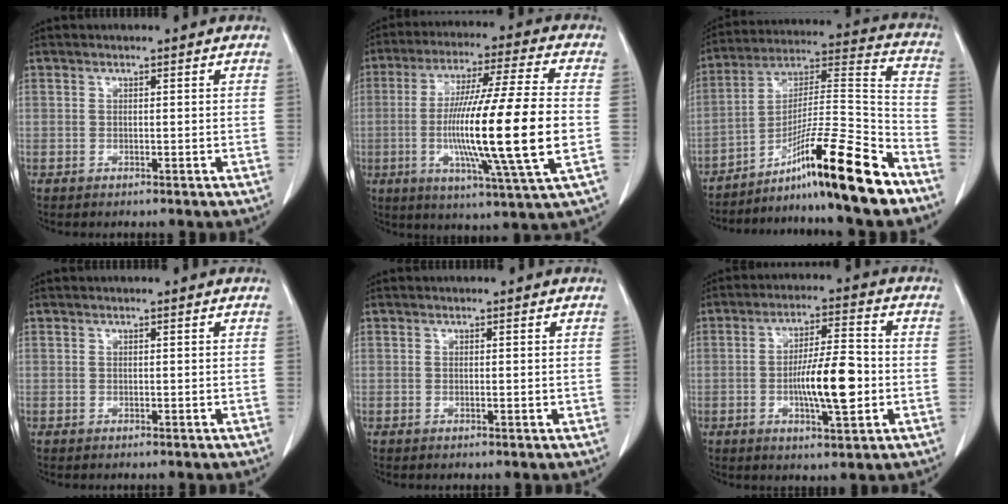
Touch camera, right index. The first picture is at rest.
{"total": 20.1, "force": [-2.7, -0.3, 19.9], "torque": [-0.354, -0.014, -0.054]}
{"total": 18.9, "force": [-12.7, -0.5, 13.9], "torque": [-0.239, 0.003, -0.211]}
{"total": 0.0}
{"total": 0.6, "force": [-0.1, 0.2, 0.6], "torque": [-0.010, -0.001, 0.000]}
{"total": 10.0, "force": [-1.9, 1.9, 9.7], "torque": [-0.169, 0.002, -0.030]}